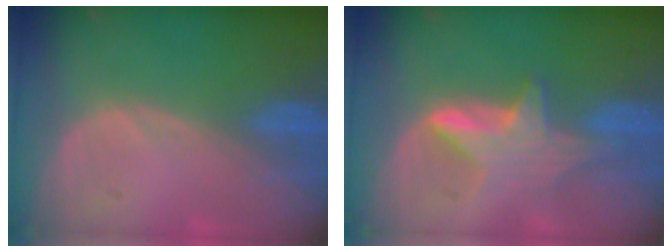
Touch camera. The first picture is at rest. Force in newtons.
{"total": 6.0, "press": 6.0, "slide": 0.7}